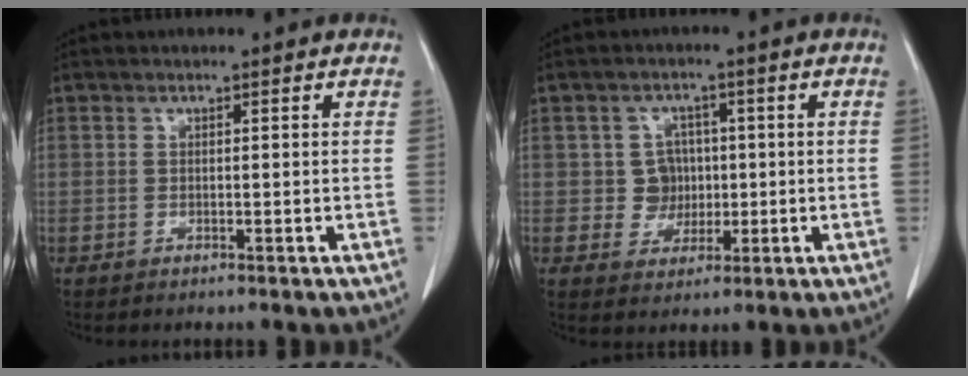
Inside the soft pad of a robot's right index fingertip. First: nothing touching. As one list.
[{"total": 4.3, "force": [0.2, 4.2, 1.0], "torque": [-0.008, 0.012, 0.008]}]